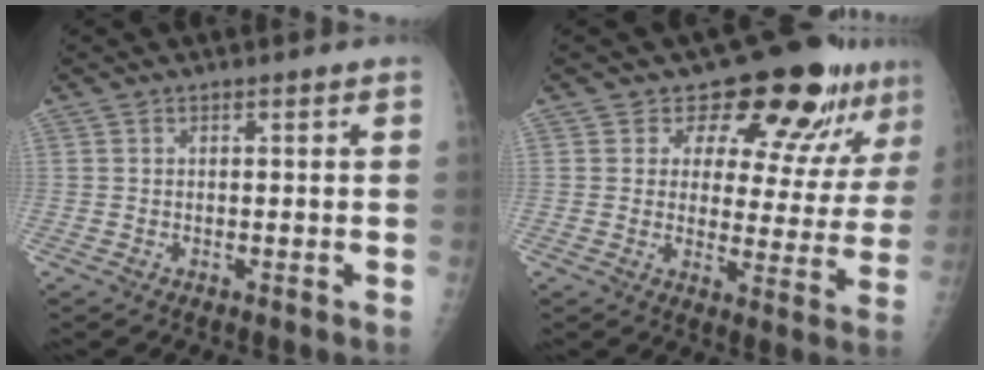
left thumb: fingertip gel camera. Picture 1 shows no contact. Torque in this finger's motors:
{"motor_torque": [0.24, 0.41, 0.11, -0.32, 0.05]}